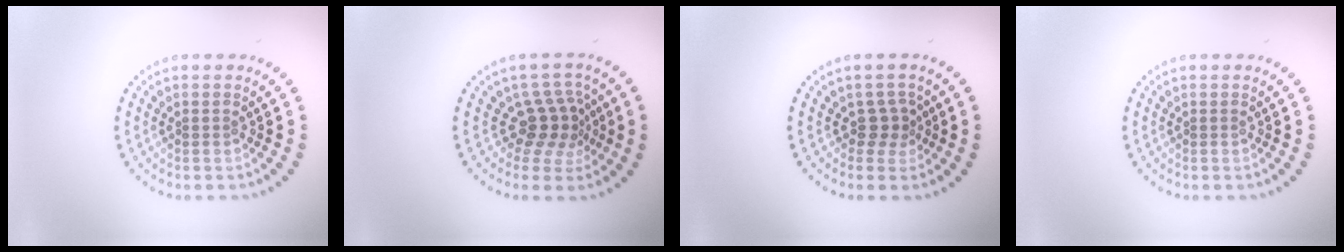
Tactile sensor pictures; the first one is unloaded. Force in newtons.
{"total": 3.3, "press": 2.3, "slide": 2.4}
{"total": 2.0, "press": 1.4, "slide": 1.4}
{"total": 0.0}